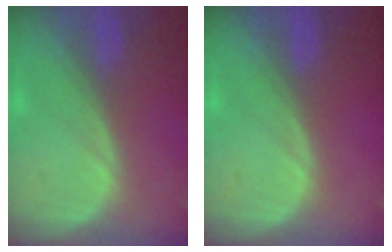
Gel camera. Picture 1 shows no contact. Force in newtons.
{"total": 0.0}